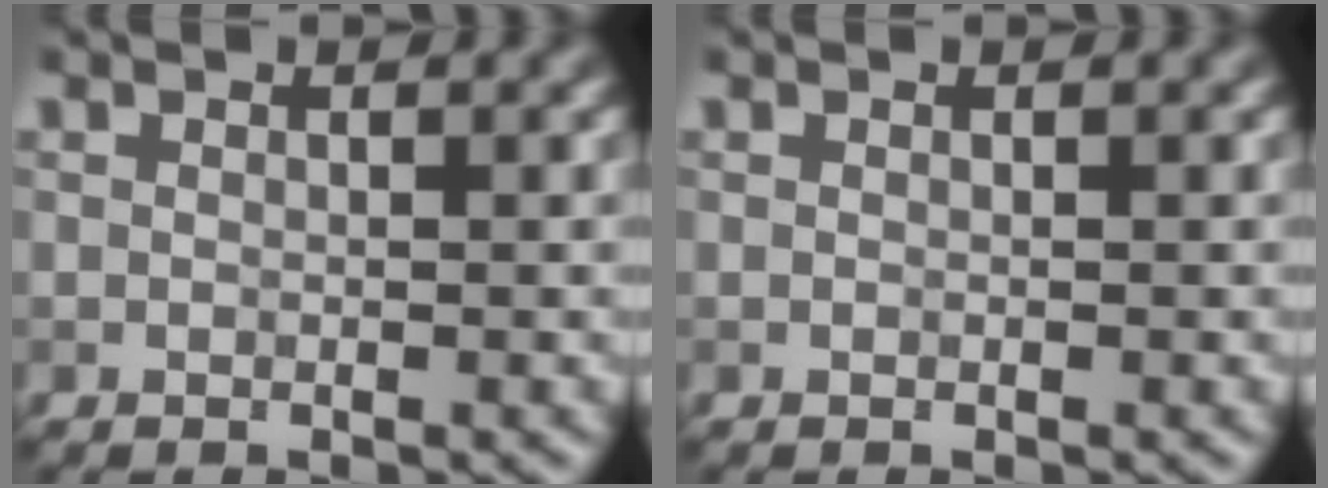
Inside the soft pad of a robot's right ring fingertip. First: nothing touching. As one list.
[{"total": 0.0}]